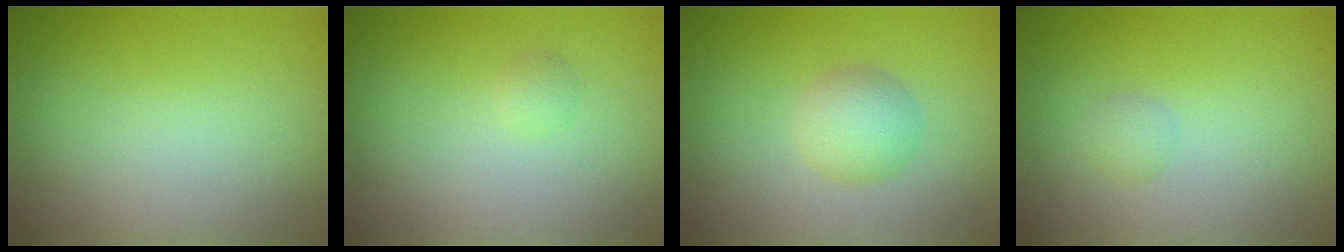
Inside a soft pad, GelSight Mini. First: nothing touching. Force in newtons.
{"total": 0.8, "press": 0.8, "slide": 0.0}
{"total": 2.7, "press": 2.7, "slide": 0.0}
{"total": 0.8, "press": 0.8, "slide": 0.1}